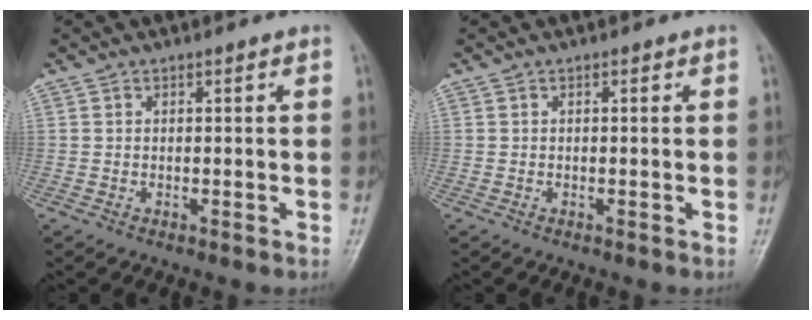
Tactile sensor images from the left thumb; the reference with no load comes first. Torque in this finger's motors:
{"motor_torque": [0.00, 0.00, 0.00, 0.00, 0.00]}